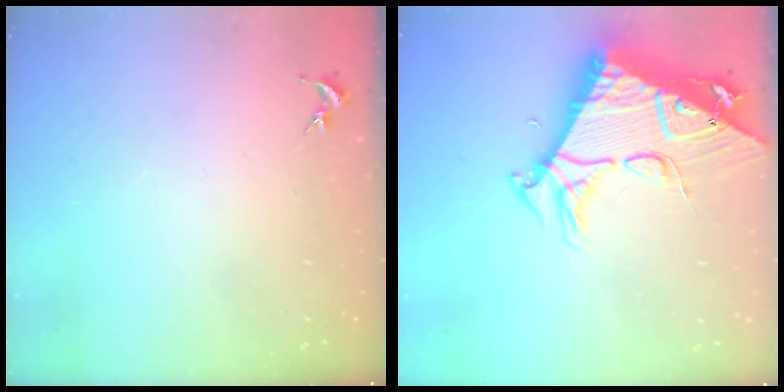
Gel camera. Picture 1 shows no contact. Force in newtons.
{"total": 10.8, "press": 10.8, "slide": 0.9}